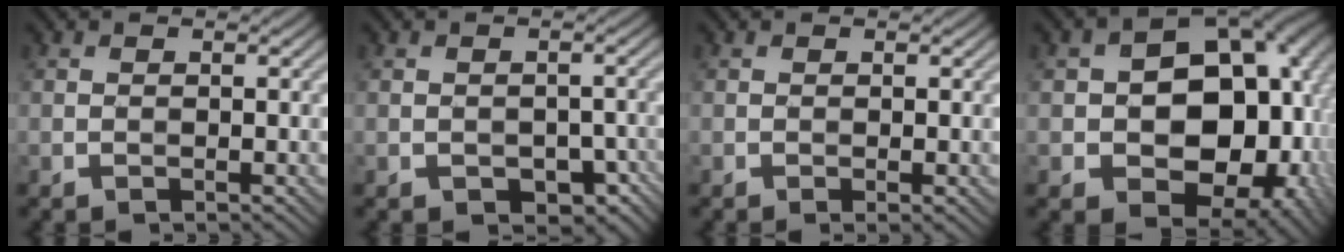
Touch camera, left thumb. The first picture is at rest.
{"total": 3.9, "force": [-1.7, 2.9, 1.9], "torque": [-0.033, -0.017, -0.015]}
{"total": 0.7, "force": [0.0, 0.1, 0.7], "torque": [-0.018, -0.002, -0.001]}
{"total": 17.7, "force": [-0.9, 12.8, 12.2], "torque": [-0.141, -0.029, 0.009]}